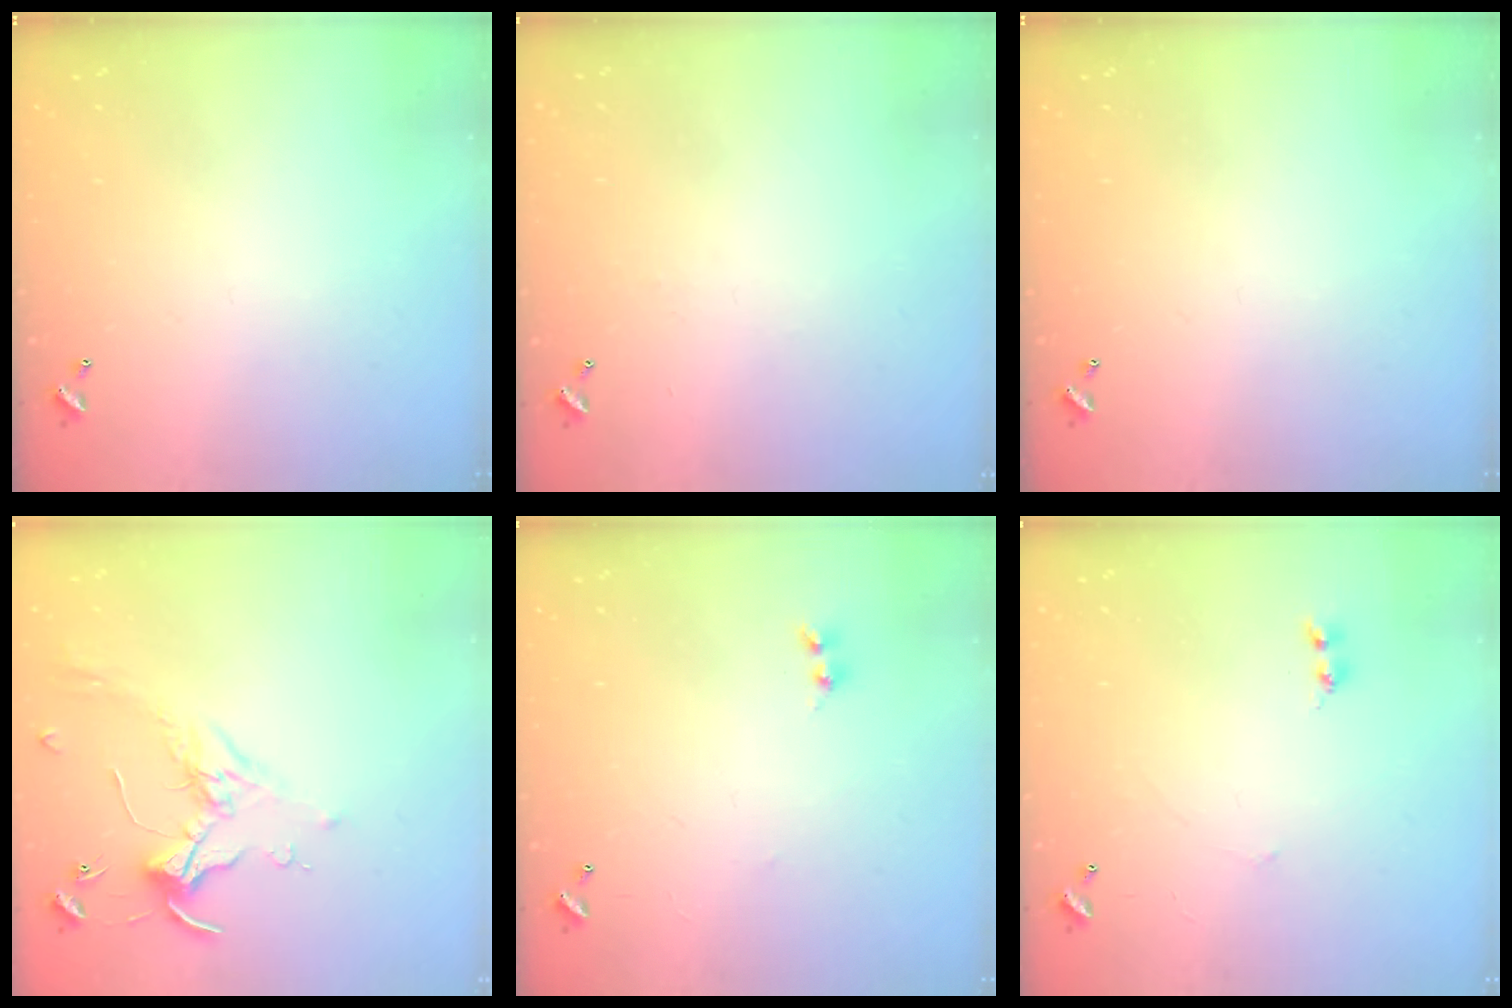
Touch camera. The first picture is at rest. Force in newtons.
{"total": 2.5, "press": 2.4, "slide": 0.6}
{"total": 0.0}
{"total": 0.8, "press": 0.5, "slide": 0.6}
{"total": 1.5, "press": 1.4, "slide": 0.5}
{"total": 2.5, "press": 2.5, "slide": 0.4}